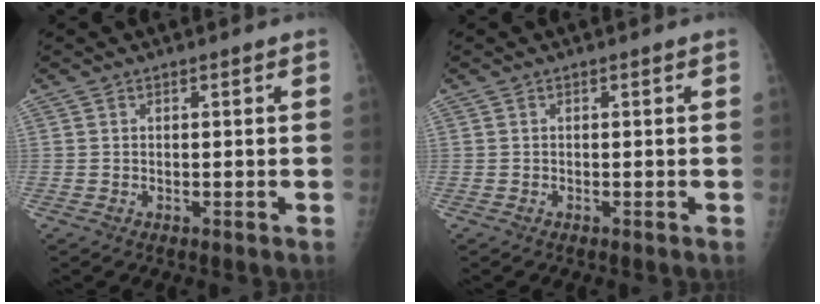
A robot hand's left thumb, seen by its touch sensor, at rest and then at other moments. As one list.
[{"total": 0.0}]